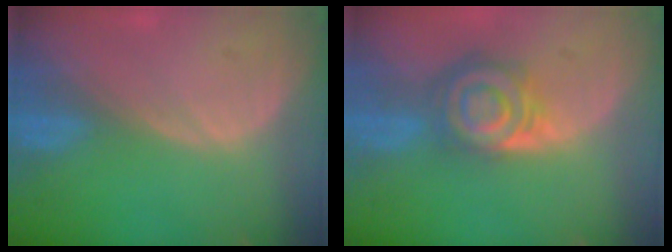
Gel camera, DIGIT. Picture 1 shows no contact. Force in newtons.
{"total": 8.0, "press": 7.1, "slide": 3.6}